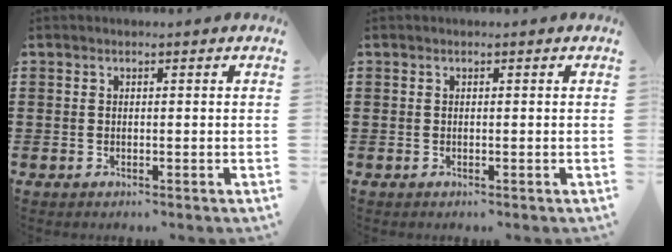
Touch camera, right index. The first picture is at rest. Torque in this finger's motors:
{"motor_torque": [-0.01, 0.01, 0.00, 0.00]}